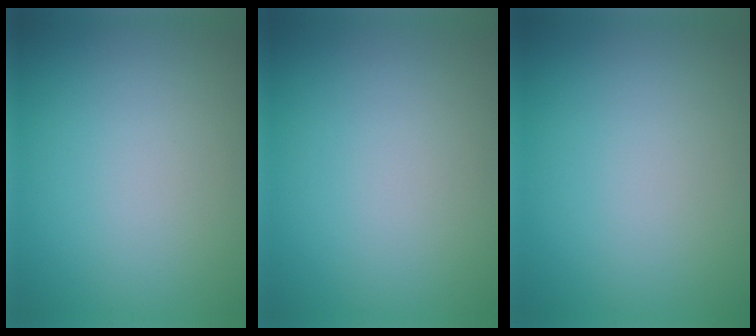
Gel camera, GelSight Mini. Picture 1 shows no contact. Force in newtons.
{"total": 0.0}
{"total": 0.0}